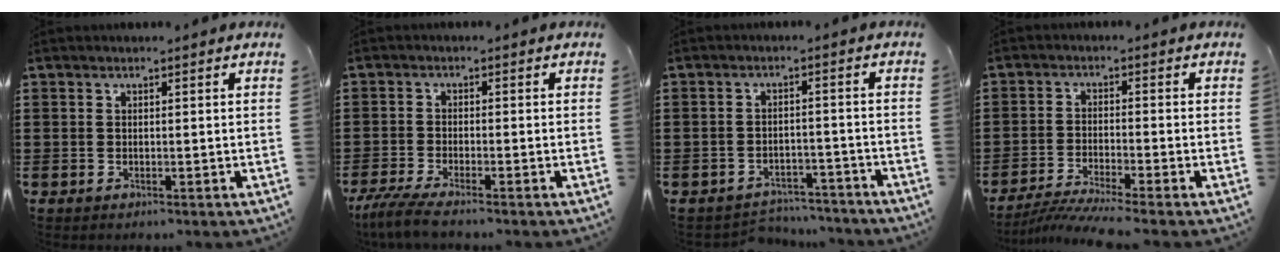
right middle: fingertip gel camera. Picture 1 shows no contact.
{"total": 3.7, "force": [-3.1, -0.1, 2.0], "torque": [-0.056, -0.019, -0.064]}
{"total": 3.5, "force": [-3.5, 0.4, 0.0], "torque": [-0.007, -0.001, -0.073]}
{"total": 4.0, "force": [-3.6, -0.5, 1.6], "torque": [-0.043, -0.016, -0.074]}